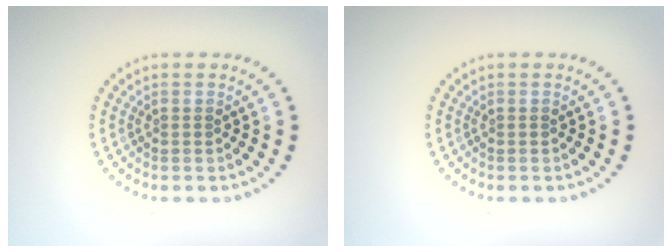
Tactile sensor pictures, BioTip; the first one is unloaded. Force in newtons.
{"total": 0.0}